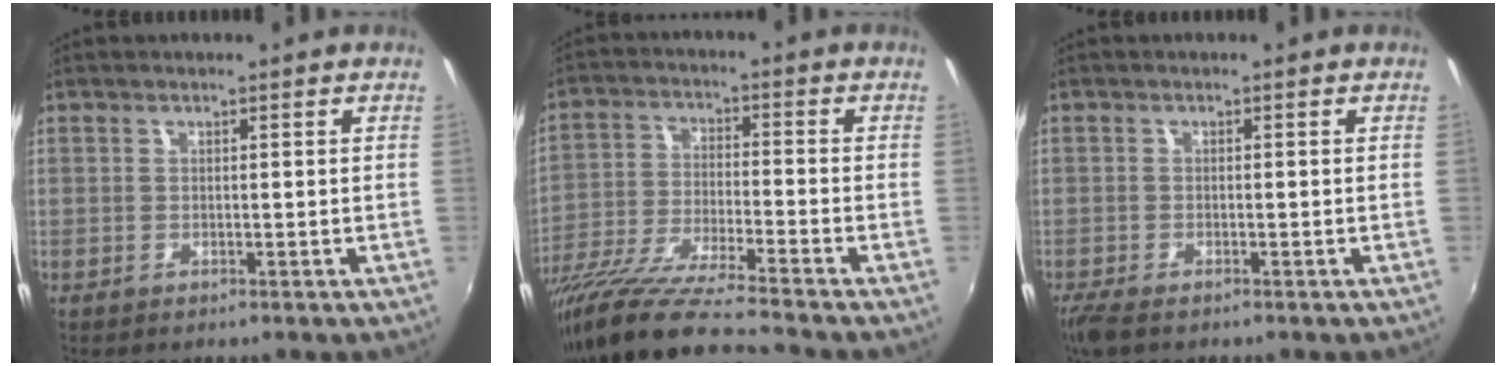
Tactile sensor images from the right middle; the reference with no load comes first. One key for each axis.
{"total": 16.9, "fx": -14.0, "fy": -0.2, "fz": 9.4, "tx": -0.188, "ty": -0.048, "tz": -0.259}
{"total": 3.4, "fx": -2.6, "fy": 1.1, "fz": 2.0, "tx": -0.045, "ty": -0.017, "tz": -0.048}